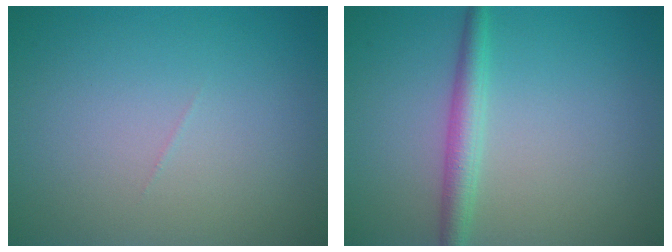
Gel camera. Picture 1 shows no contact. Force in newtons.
{"total": 2.5, "press": 2.5, "slide": 0.0}